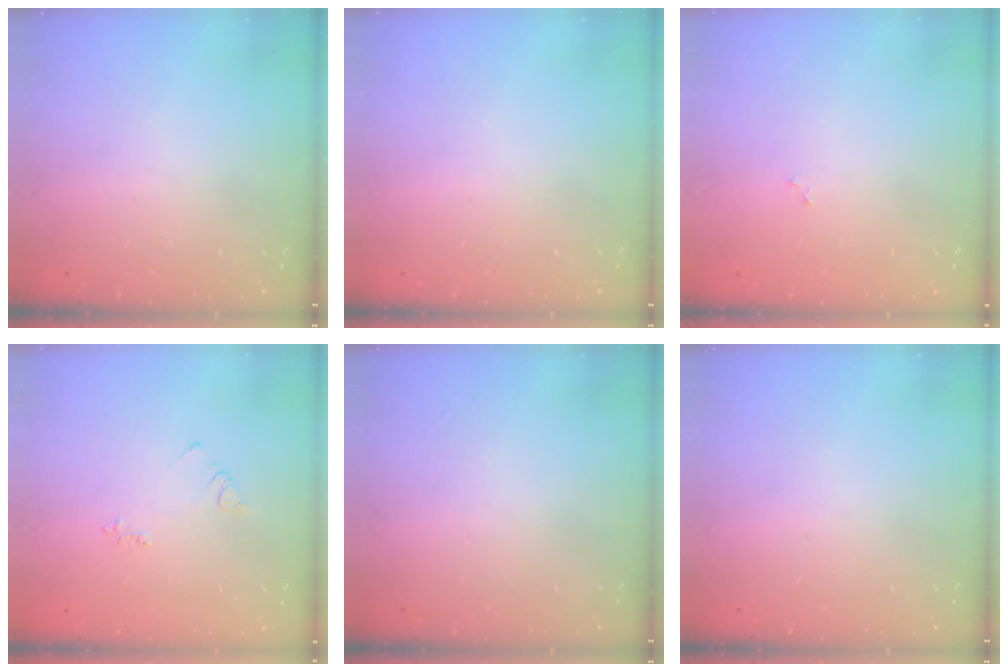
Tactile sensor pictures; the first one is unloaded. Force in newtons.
{"total": 0.0}
{"total": 2.3, "press": 2.3, "slide": 0.2}
{"total": 3.9, "press": 3.8, "slide": 0.7}
{"total": 0.0}
{"total": 0.0}